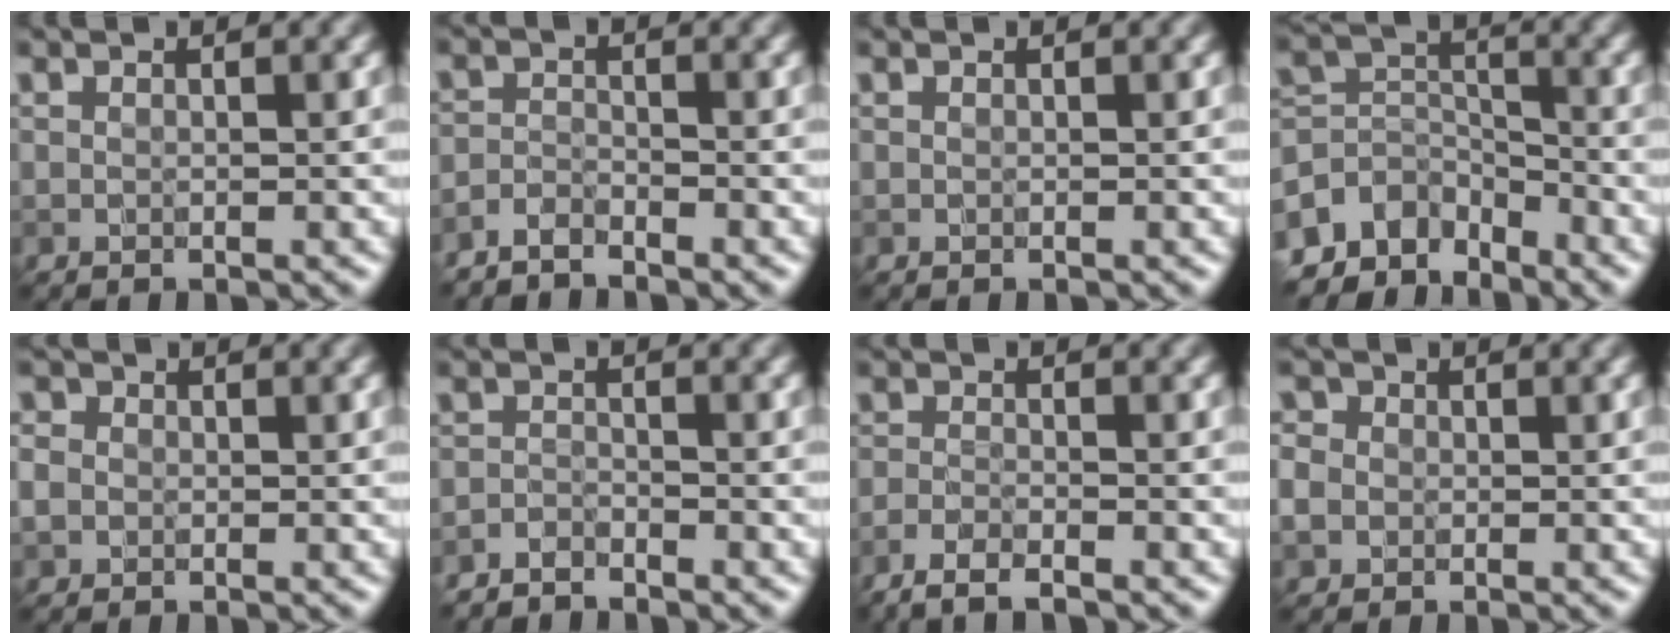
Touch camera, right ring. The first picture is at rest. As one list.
[{"total": 1.7, "force": [-1.7, 0.3, 0.1], "torque": [-0.001, 0.003, -0.039]}, {"total": 0.0}, {"total": 5.2, "force": [-3.9, 3.1, 1.5], "torque": [-0.012, 0.000, -0.086]}, {"total": 3.0, "force": [0.3, 2.6, 1.4], "torque": [-0.016, 0.015, -0.014]}, {"total": 2.0, "force": [-1.9, 0.3, -0.1], "torque": [0.004, -0.001, -0.044]}, {"total": 2.5, "force": [-2.1, 0.3, 1.2], "torque": [-0.027, -0.004, -0.048]}, {"total": 4.2, "force": [0.3, 3.7, 1.9], "torque": [-0.030, 0.019, -0.025]}]